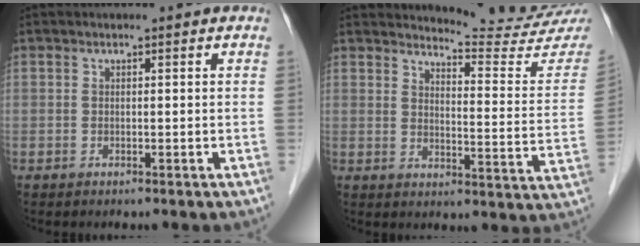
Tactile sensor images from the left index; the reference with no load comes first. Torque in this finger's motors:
{"motor_torque": [0.86, -1.27, 0.03, -0.03]}